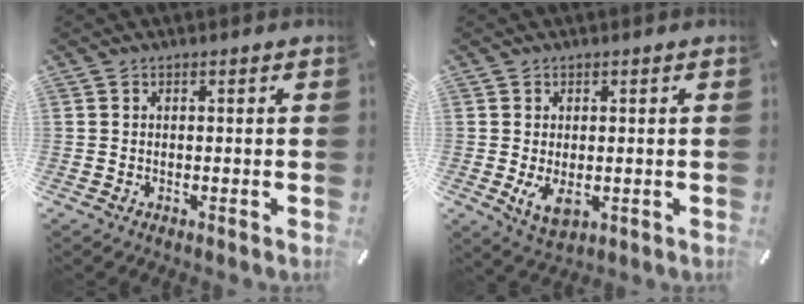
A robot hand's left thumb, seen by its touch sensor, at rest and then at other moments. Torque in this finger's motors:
{"motor_torque": [0.44, 0.51, 0.59, 0.10, 0.05]}